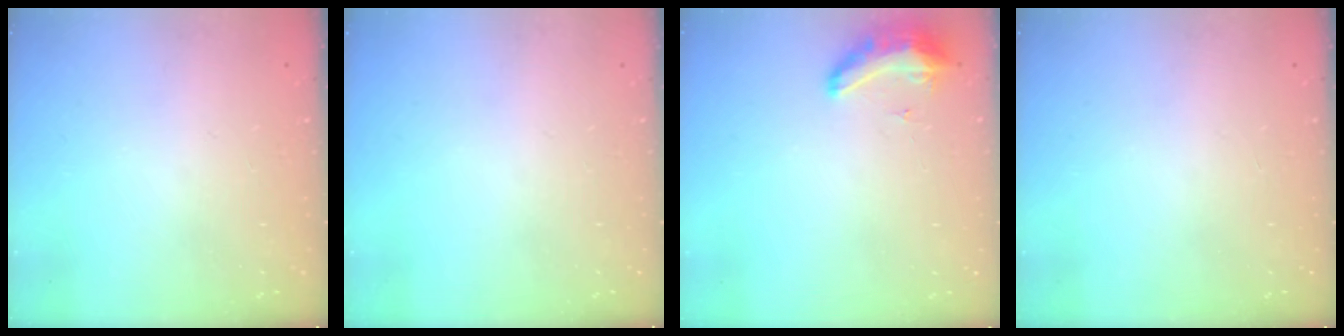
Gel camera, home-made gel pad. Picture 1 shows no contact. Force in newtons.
{"total": 0.0}
{"total": 11.5, "press": 9.6, "slide": 6.3}
{"total": 0.0}